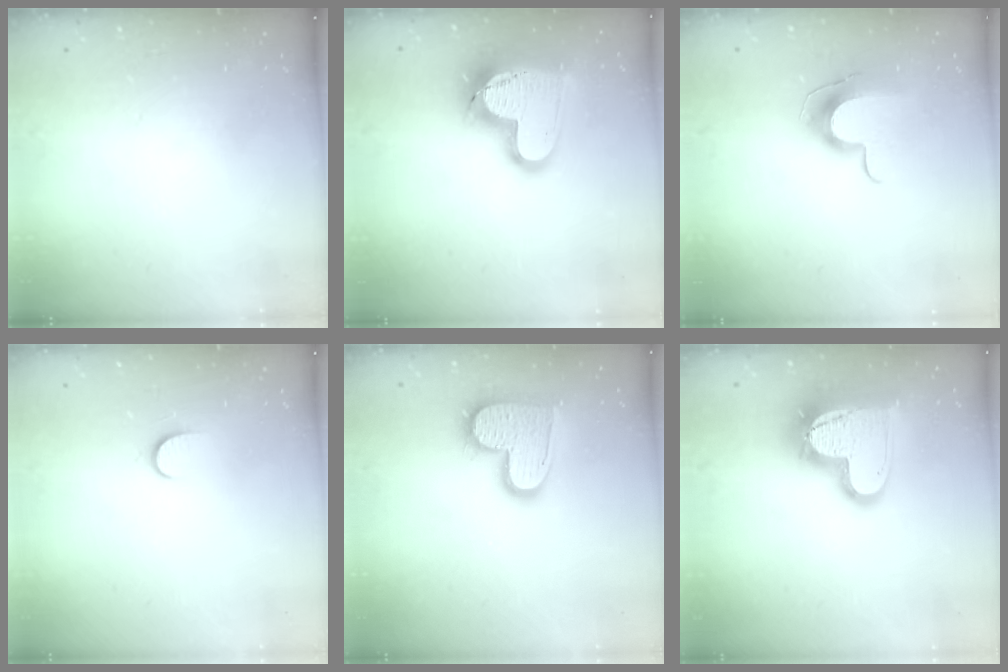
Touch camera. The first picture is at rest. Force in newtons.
{"total": 17.4, "press": 17.4, "slide": 1.3}
{"total": 9.9, "press": 9.9, "slide": 0.1}
{"total": 5.3, "press": 5.3, "slide": 0.5}
{"total": 14.0, "press": 13.9, "slide": 0.8}
{"total": 17.1, "press": 17.0, "slide": 1.4}